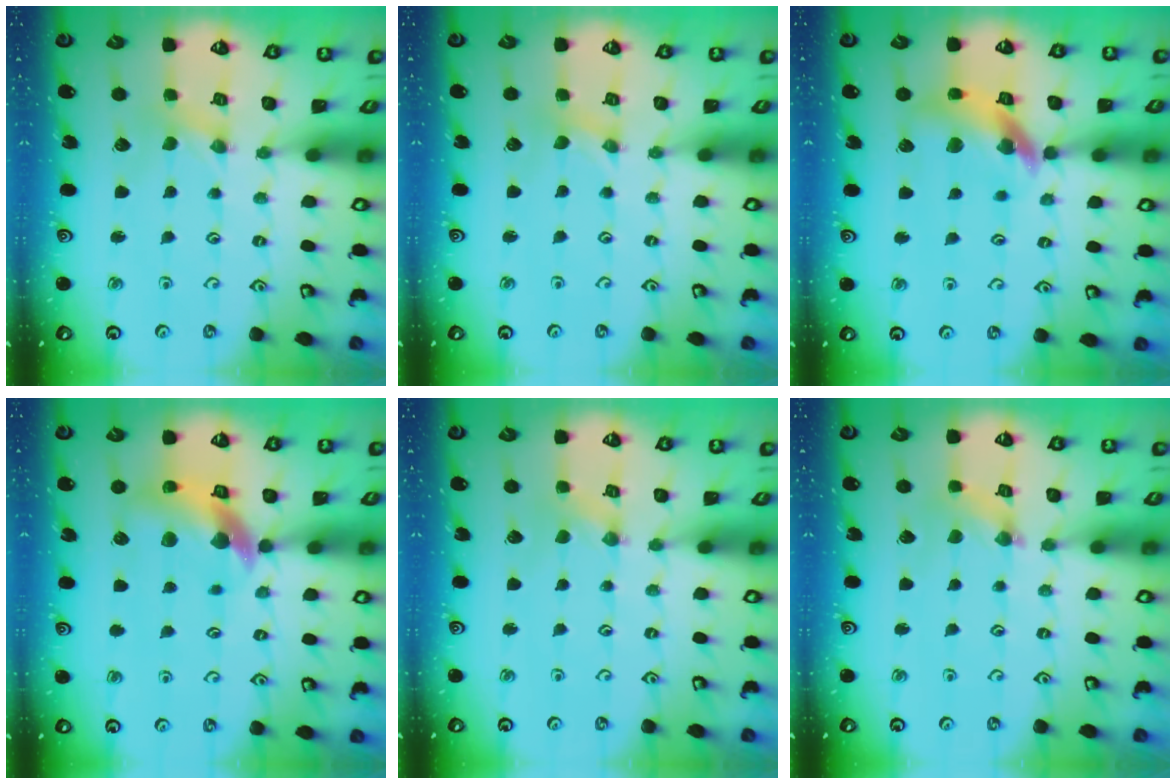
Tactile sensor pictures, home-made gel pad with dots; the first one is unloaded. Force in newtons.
{"total": 0.0}
{"total": 13.8, "press": 13.7, "slide": 1.7}
{"total": 11.4, "press": 11.2, "slide": 1.7}
{"total": 0.0}
{"total": 1.3, "press": 1.3, "slide": 0.3}